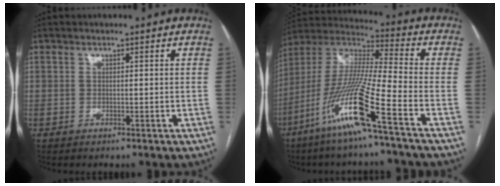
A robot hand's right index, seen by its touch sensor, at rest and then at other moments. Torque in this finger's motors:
{"motor_torque": [1.70, -0.44, 1.05, 0.21]}